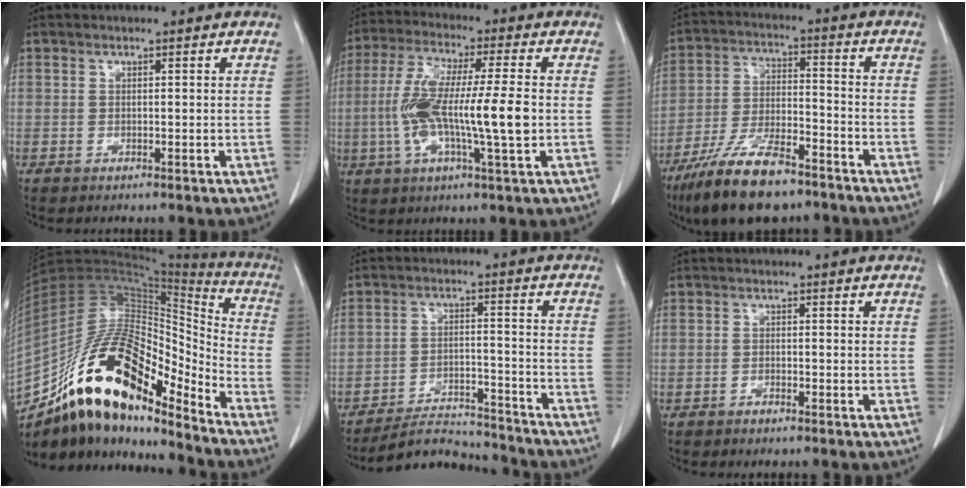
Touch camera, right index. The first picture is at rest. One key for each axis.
{"total": 13.8, "fx": -1.4, "fy": 1.1, "fz": 13.7, "tx": -0.264, "ty": 0.001, "tz": -0.029}
{"total": 14.1, "fx": -10.3, "fy": 3.7, "fz": 8.9, "tx": -0.174, "ty": -0.017, "tz": -0.186}
{"total": 21.2, "fx": -14.8, "fy": 6.5, "fz": 13.8, "tx": -0.257, "ty": 0.030, "tz": -0.258}
{"total": 9.9, "fx": -9.8, "fy": 1.6, "fz": 0.8, "tx": -0.006, "ty": 0.015, "tz": -0.155}
{"total": 1.1, "fx": -0.9, "fy": 0.3, "fz": 0.6, "tx": -0.013, "ty": 0.000, "tz": -0.012}